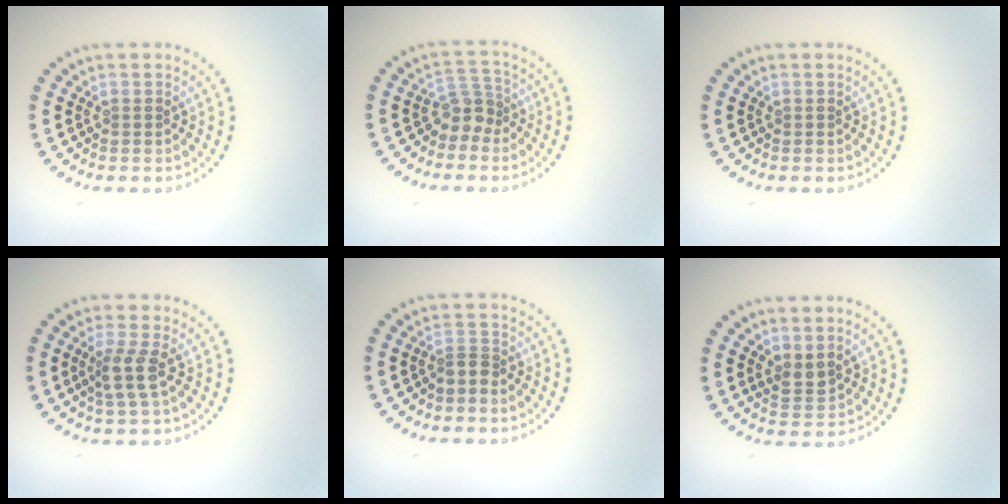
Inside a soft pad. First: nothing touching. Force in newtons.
{"total": 2.4, "press": 1.8, "slide": 1.6}
{"total": 0.0}
{"total": 2.3, "press": 1.8, "slide": 1.4}
{"total": 1.3, "press": 0.9, "slide": 0.9}
{"total": 1.6, "press": 1.4, "slide": 0.8}